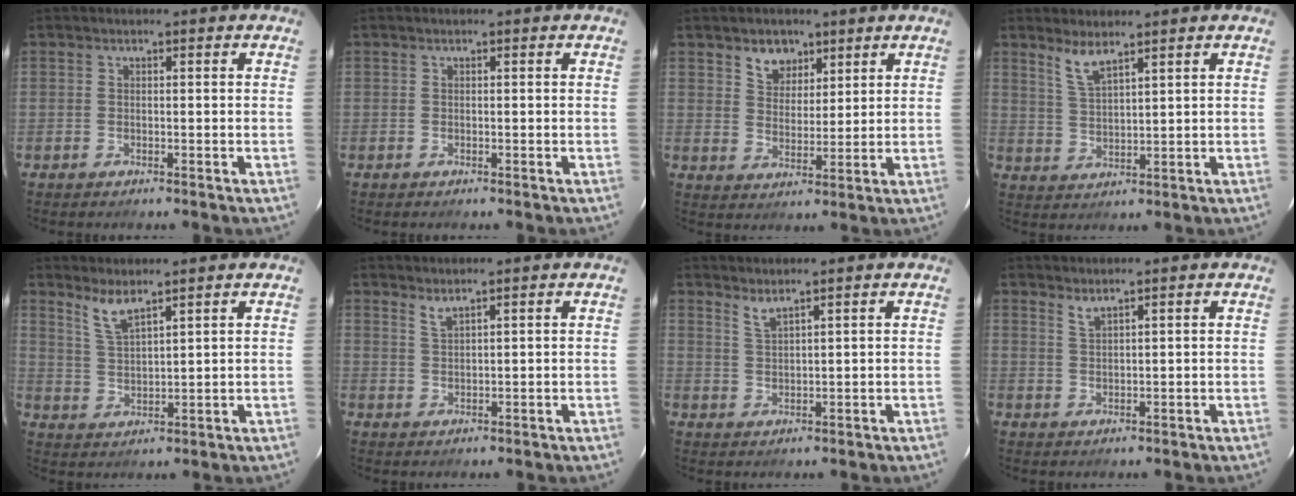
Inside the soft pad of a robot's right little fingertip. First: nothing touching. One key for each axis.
{"total": 0.0}
{"total": 5.6, "fx": 3.7, "fy": 3.8, "fz": 1.8, "tx": -0.024, "ty": 0.007, "tz": 0.067}
{"total": 4.4, "fx": 3.6, "fy": 0.6, "fz": 2.5, "tx": -0.054, "ty": -0.001, "tz": 0.076}
{"total": 4.9, "fx": 4.1, "fy": 0.6, "fz": 2.7, "tx": -0.059, "ty": -0.002, "tz": 0.086}
{"total": 1.9, "fx": 1.6, "fy": 0.0, "fz": 0.9, "tx": -0.019, "ty": -0.001, "tz": 0.030}
{"total": 2.4, "fx": 2.1, "fy": -0.1, "fz": 1.2, "tx": -0.025, "ty": -0.001, "tz": 0.040}
{"total": 1.8, "fx": 1.6, "fy": 0.0, "fz": 0.8, "tx": -0.017, "ty": 0.000, "tz": 0.029}